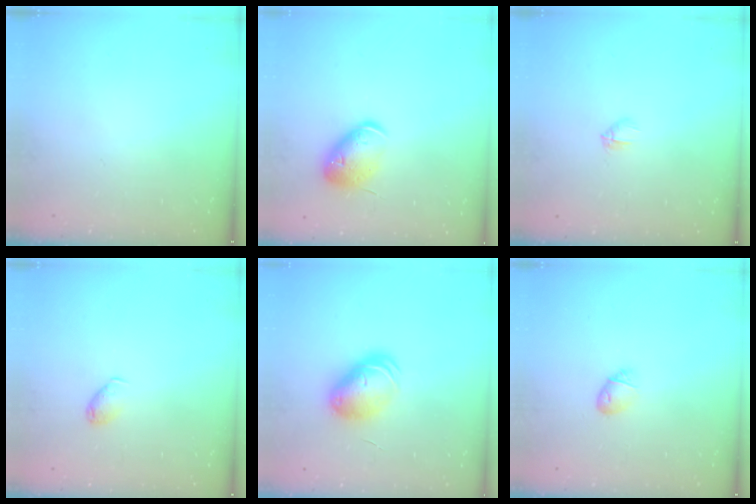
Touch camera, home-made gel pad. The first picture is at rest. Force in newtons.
{"total": 11.4, "press": 11.3, "slide": 1.8}
{"total": 2.7, "press": 2.5, "slide": 0.8}
{"total": 5.0, "press": 4.9, "slide": 0.9}
{"total": 9.5, "press": 9.3, "slide": 1.6}
{"total": 5.2, "press": 5.0, "slide": 1.3}